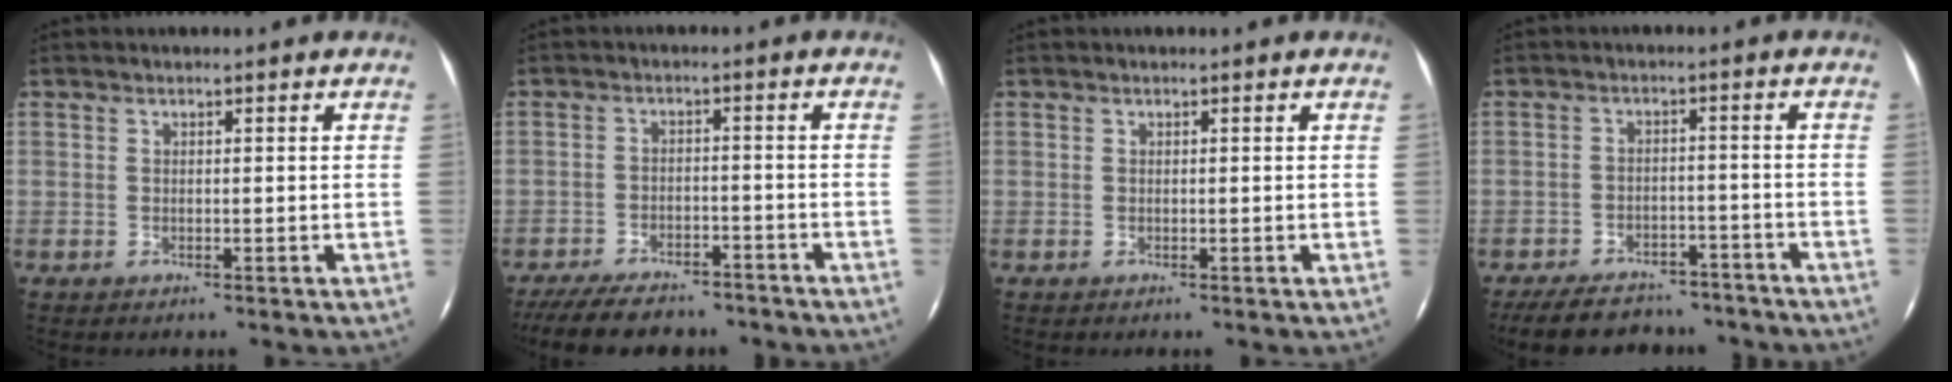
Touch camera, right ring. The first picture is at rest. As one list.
[{"total": 15.4, "force": [-12.8, 5.5, 6.7], "torque": [-0.156, -0.008, -0.182]}, {"total": 0.0}, {"total": 16.9, "force": [-14.1, 6.9, 6.1], "torque": [-0.143, 0.024, -0.182]}]